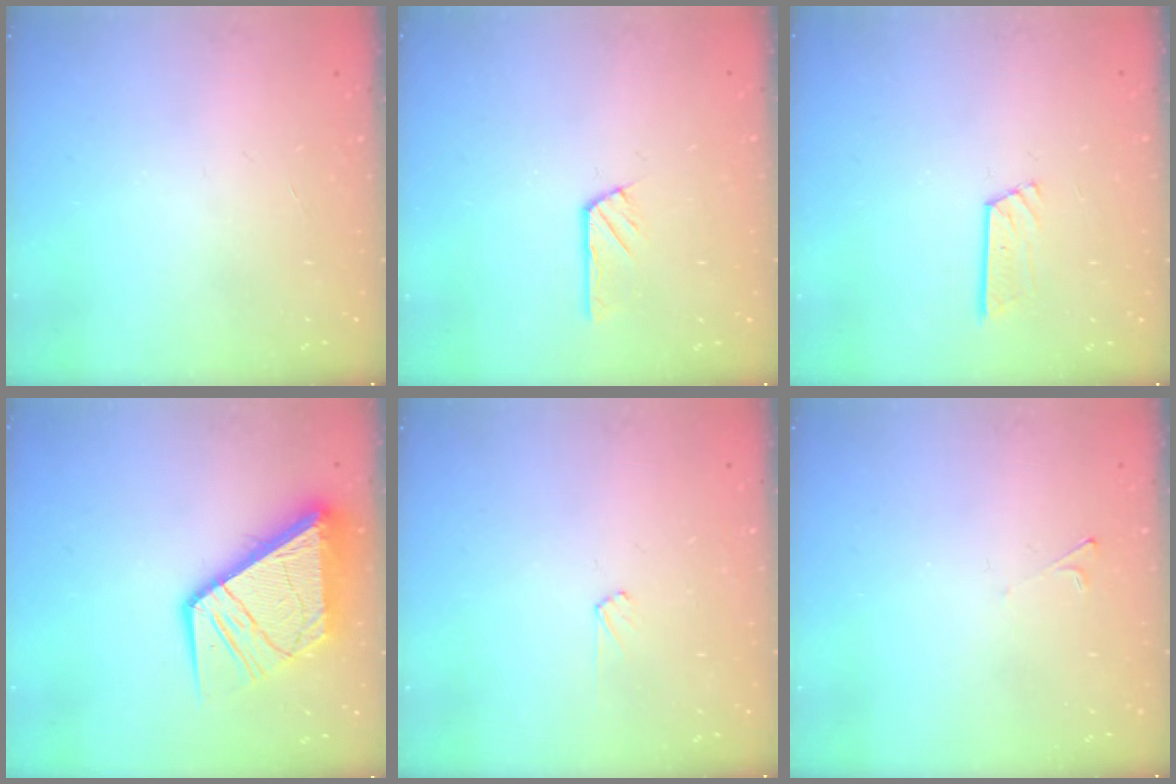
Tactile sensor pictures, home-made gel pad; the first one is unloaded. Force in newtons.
{"total": 3.1, "press": 3.1, "slide": 0.1}
{"total": 7.0, "press": 7.0, "slide": 0.4}
{"total": 16.5, "press": 16.4, "slide": 2.0}
{"total": 4.8, "press": 4.8, "slide": 0.6}
{"total": 1.9, "press": 1.9, "slide": 0.4}